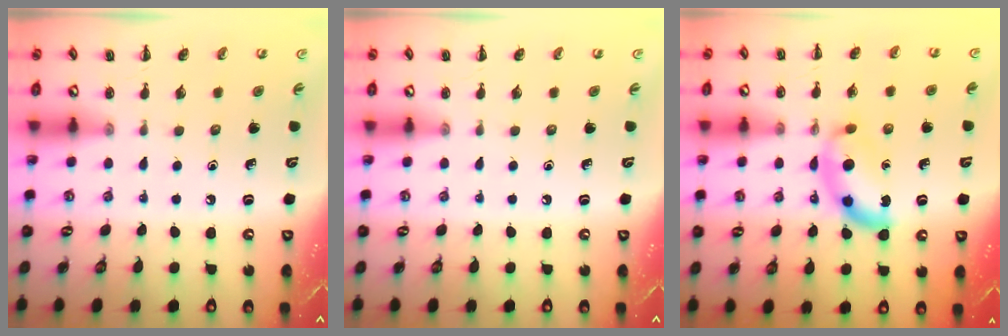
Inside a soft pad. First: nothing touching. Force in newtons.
{"total": 0.0}
{"total": 9.5, "press": 9.5, "slide": 0.7}